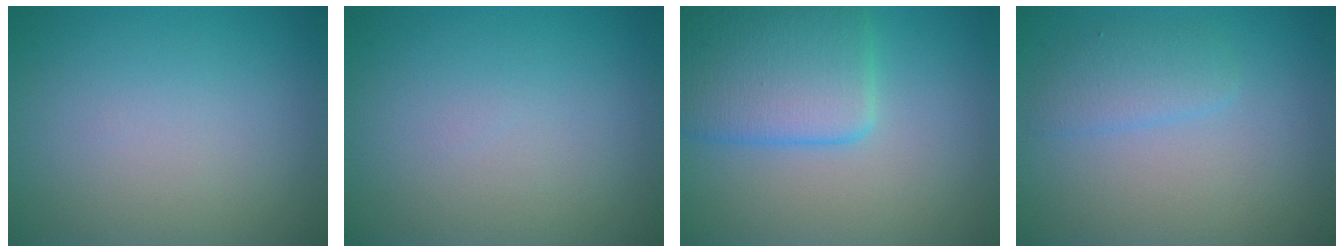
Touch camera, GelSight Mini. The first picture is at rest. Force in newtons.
{"total": 0.0}
{"total": 6.2, "press": 6.2, "slide": 0.2}
{"total": 1.9, "press": 1.9, "slide": 0.1}